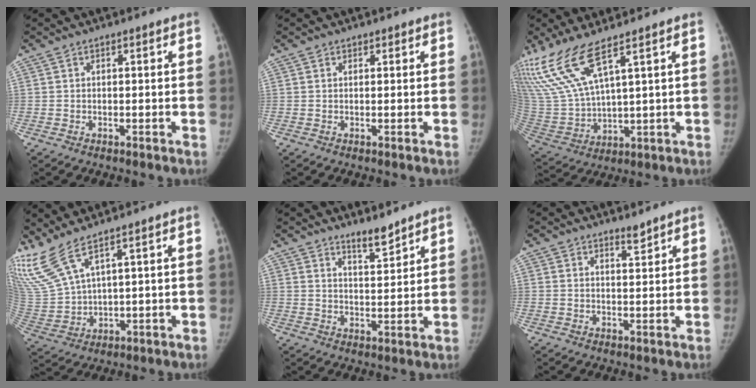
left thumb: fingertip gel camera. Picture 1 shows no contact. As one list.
[{"total": 0.5, "force": [0.4, 0.3, 0.0], "torque": [-0.001, -0.002, 0.004]}, {"total": 12.8, "force": [8.5, 2.5, 9.2], "torque": [-0.214, -0.037, 0.192]}, {"total": 9.6, "force": [7.5, 1.3, 5.9], "torque": [-0.147, -0.035, 0.177]}, {"total": 4.4, "force": [3.9, 0.7, 1.9], "torque": [-0.020, -0.039, 0.066]}, {"total": 1.7, "force": [1.6, 0.2, 0.4], "torque": [0.004, -0.017, 0.026]}]